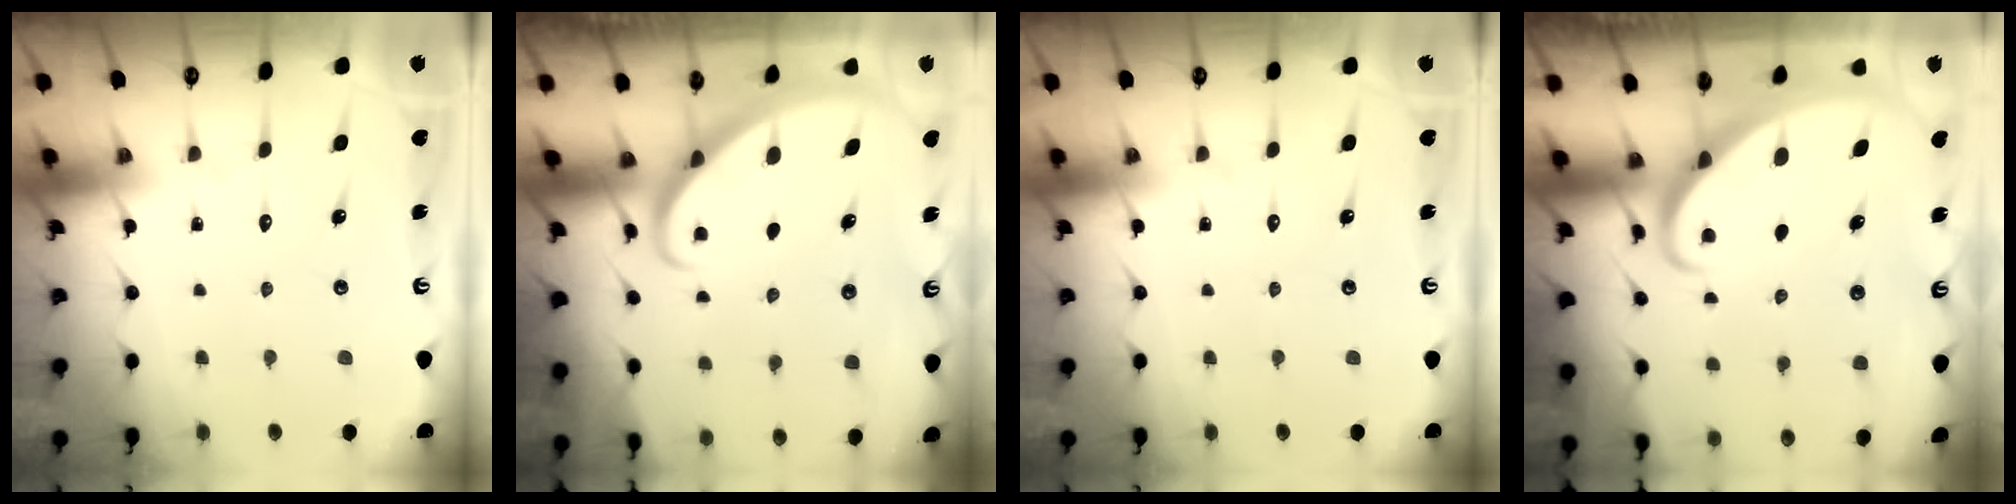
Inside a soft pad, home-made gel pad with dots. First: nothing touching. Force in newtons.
{"total": 2.7, "press": 2.7, "slide": 0.2}
{"total": 0.0}
{"total": 2.8, "press": 2.8, "slide": 0.4}